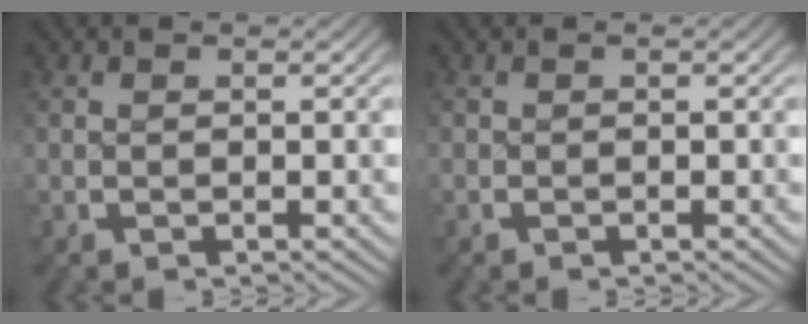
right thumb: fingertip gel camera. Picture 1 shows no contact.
{"total": 0.0}